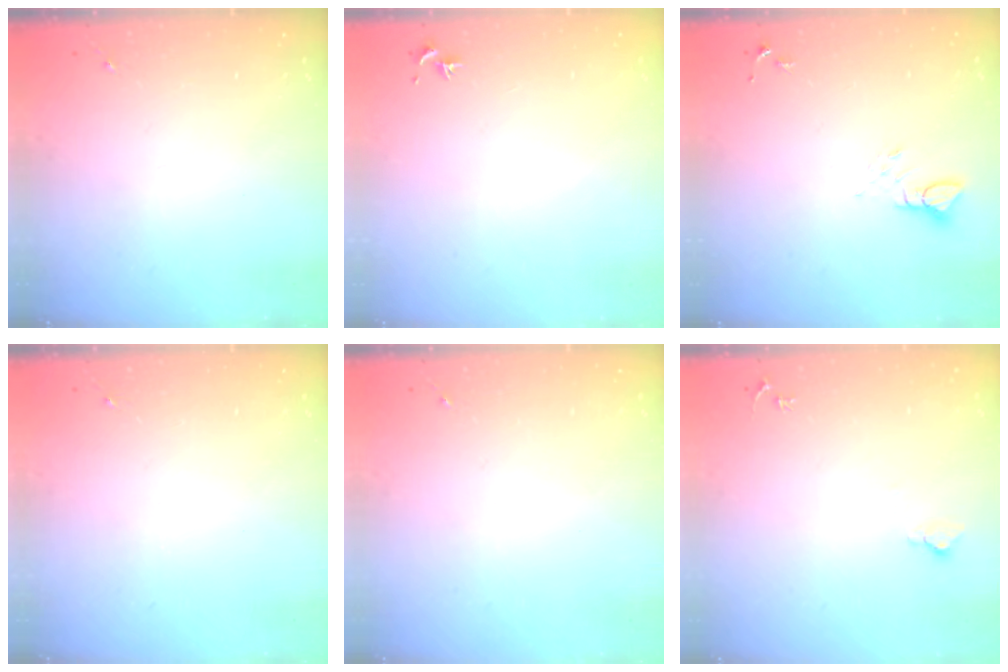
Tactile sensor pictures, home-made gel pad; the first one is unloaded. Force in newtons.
{"total": 0.7, "press": 0.5, "slide": 0.4}
{"total": 3.9, "press": 3.9, "slide": 0.2}
{"total": 0.0}
{"total": 0.0}
{"total": 4.4, "press": 4.4, "slide": 0.4}